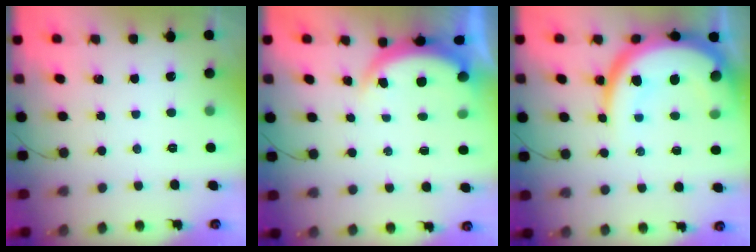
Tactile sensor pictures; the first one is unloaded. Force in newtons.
{"total": 4.9, "press": 4.8, "slide": 0.8}
{"total": 18.3, "press": 18.2, "slide": 1.6}